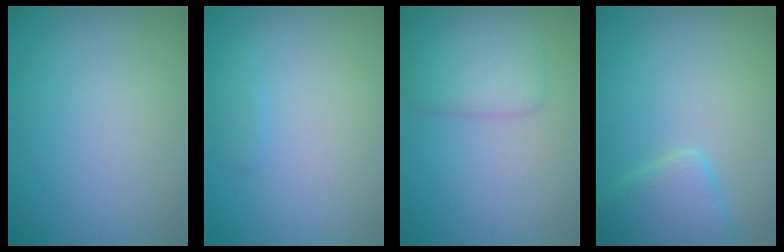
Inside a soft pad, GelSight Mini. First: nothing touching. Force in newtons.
{"total": 0.8, "press": 0.8, "slide": 0.1}
{"total": 3.7, "press": 3.7, "slide": 0.1}
{"total": 4.2, "press": 4.1, "slide": 0.2}